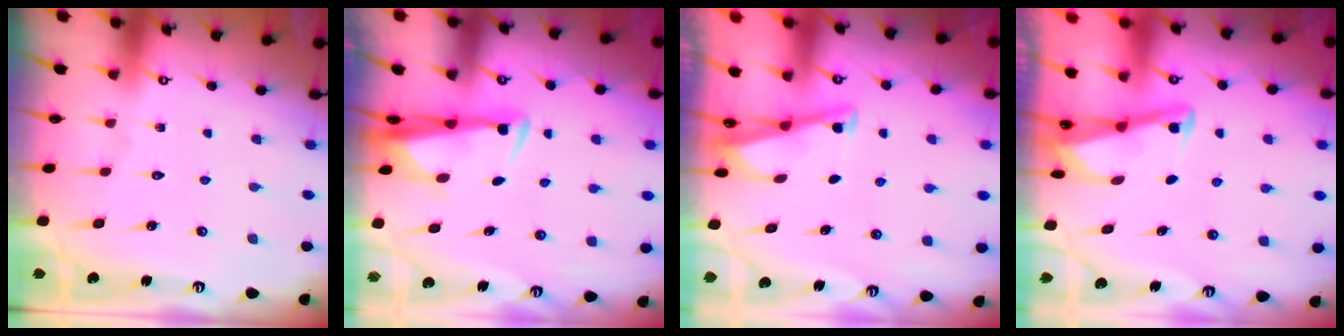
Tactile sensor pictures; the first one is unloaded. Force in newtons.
{"total": 3.3, "press": 3.2, "slide": 0.8}
{"total": 2.7, "press": 2.7, "slide": 0.3}
{"total": 3.3, "press": 3.3, "slide": 0.3}